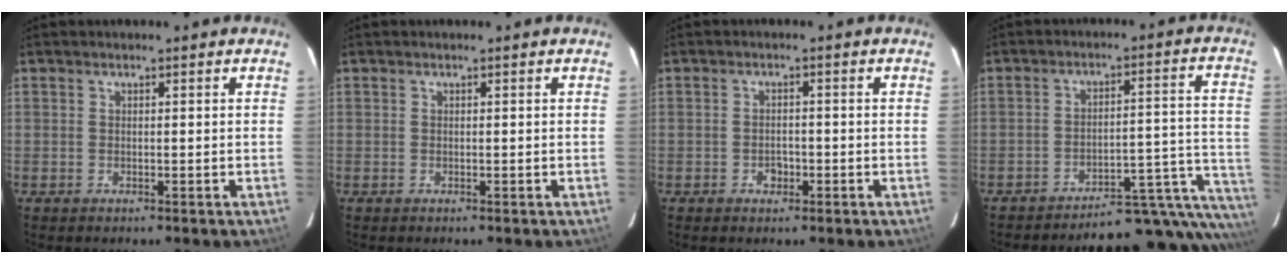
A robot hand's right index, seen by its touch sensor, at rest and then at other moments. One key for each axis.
{"total": 0.0}
{"total": 2.0, "fx": -0.9, "fy": 1.4, "fz": 1.1, "tx": -0.014, "ty": 0.005, "tz": -0.011}
{"total": 17.4, "fx": -15.1, "fy": 2.6, "fz": 8.1, "tx": -0.015, "ty": 0.046, "tz": -0.188}